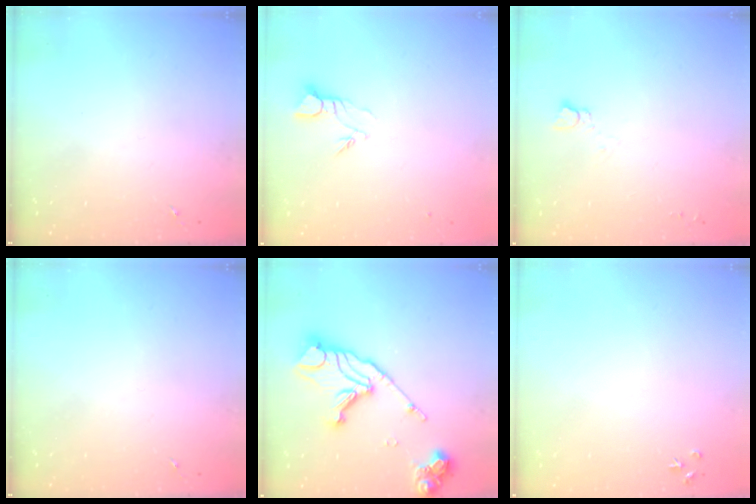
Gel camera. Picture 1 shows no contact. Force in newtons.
{"total": 3.4, "press": 3.4, "slide": 0.2}
{"total": 2.5, "press": 2.5, "slide": 0.2}
{"total": 0.0}
{"total": 19.5, "press": 19.4, "slide": 2.1}
{"total": 3.6, "press": 3.5, "slide": 0.5}